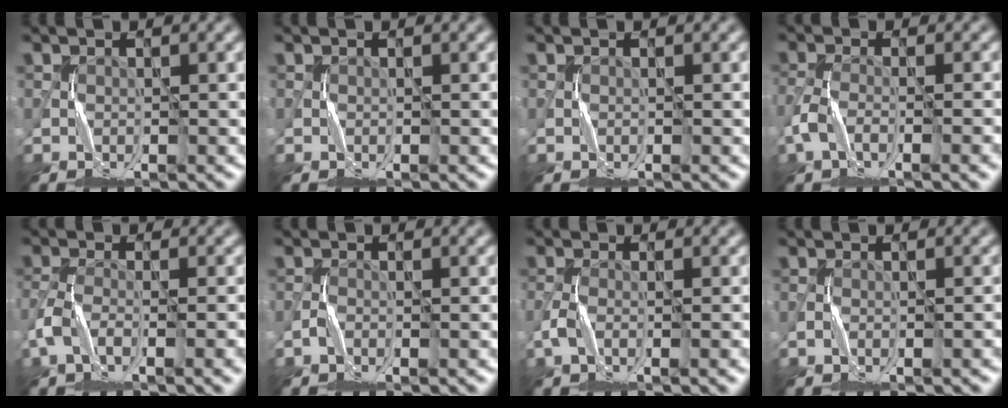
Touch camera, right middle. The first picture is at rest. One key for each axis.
{"total": 0.0}
{"total": 0.0}
{"total": 4.0, "fx": -2.0, "fy": 1.4, "fz": 3.1, "tx": -0.073, "ty": -0.005, "tz": -0.042}
{"total": 4.5, "fx": -2.3, "fy": 1.6, "fz": 3.6, "tx": -0.081, "ty": -0.006, "tz": -0.047}
{"total": 1.3, "fx": -1.1, "fy": 0.3, "fz": 0.5, "tx": -0.013, "ty": 0.003, "tz": -0.022}
{"total": 2.7, "fx": -1.4, "fy": 0.8, "fz": 2.1, "tx": -0.049, "ty": -0.001, "tz": -0.029}
{"total": 1.3, "fx": -1.0, "fy": 0.2, "fz": 0.9, "tx": -0.017, "ty": 0.002, "tz": -0.016}